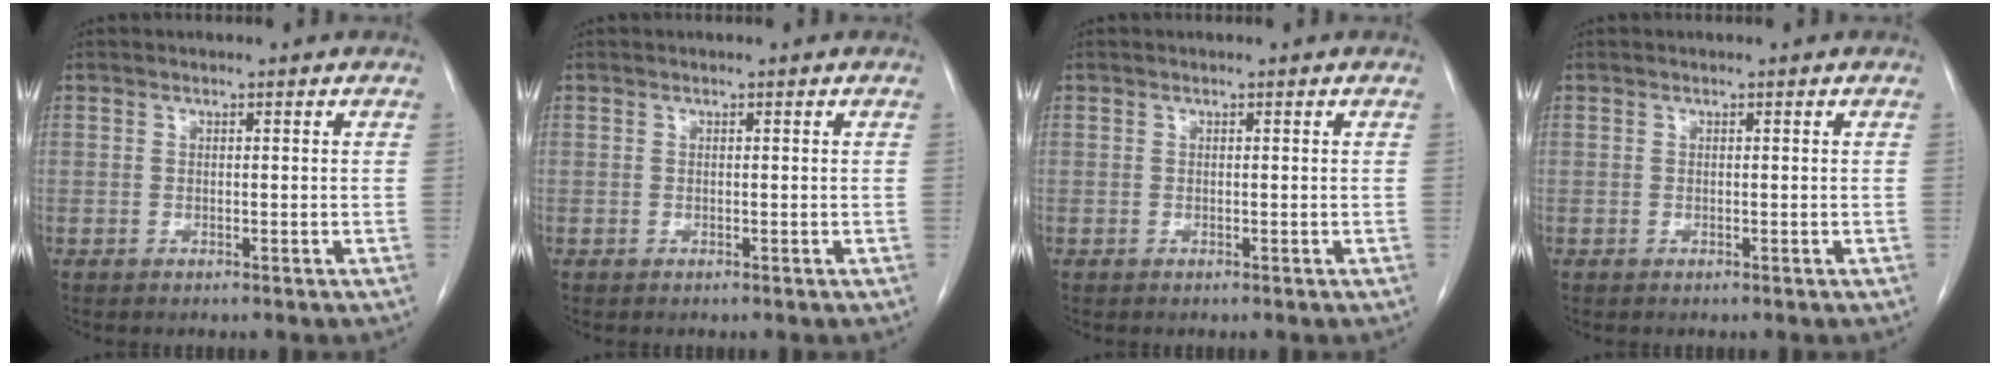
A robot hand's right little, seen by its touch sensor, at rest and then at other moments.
{"total": 0.0}
{"total": 0.0}
{"total": 0.0}